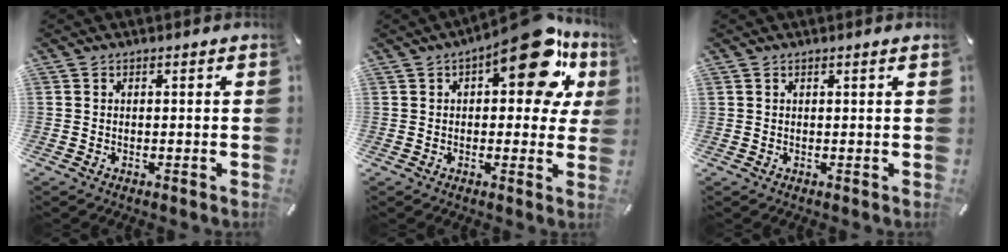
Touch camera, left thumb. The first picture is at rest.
{"total": 17.2, "force": [7.9, 7.2, 13.5], "torque": [-0.168, -0.038, 0.121]}
{"total": 0.7, "force": [0.4, -0.1, 0.6], "torque": [-0.009, -0.001, 0.006]}